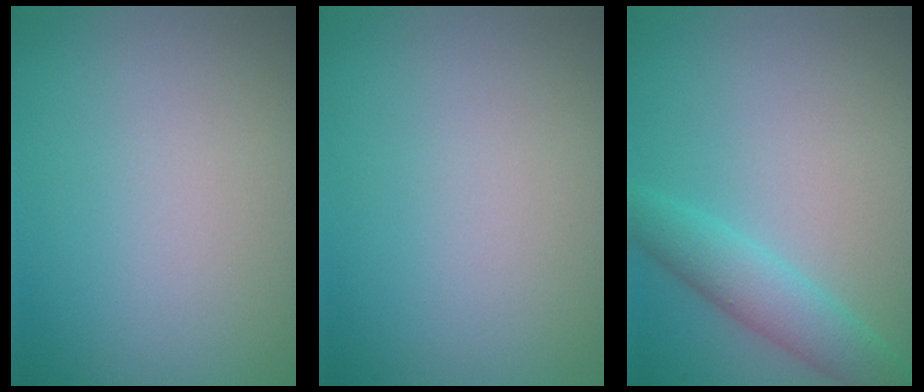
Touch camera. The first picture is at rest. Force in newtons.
{"total": 0.0}
{"total": 3.6, "press": 3.6, "slide": 0.2}